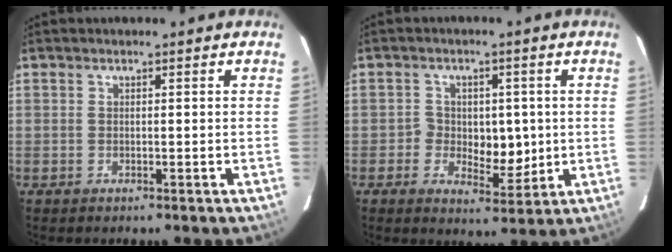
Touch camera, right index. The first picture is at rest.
{"total": 6.4, "force": [-0.6, 5.4, 3.3], "torque": [-0.056, 0.001, -0.010]}